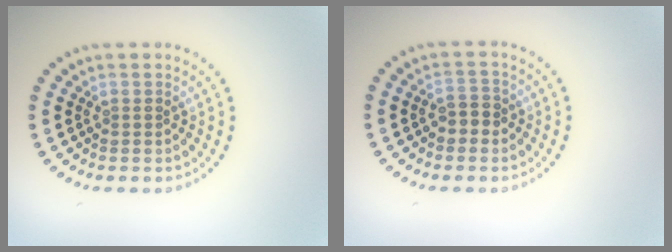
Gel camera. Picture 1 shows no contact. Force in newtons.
{"total": 1.8, "press": 1.7, "slide": 0.6}